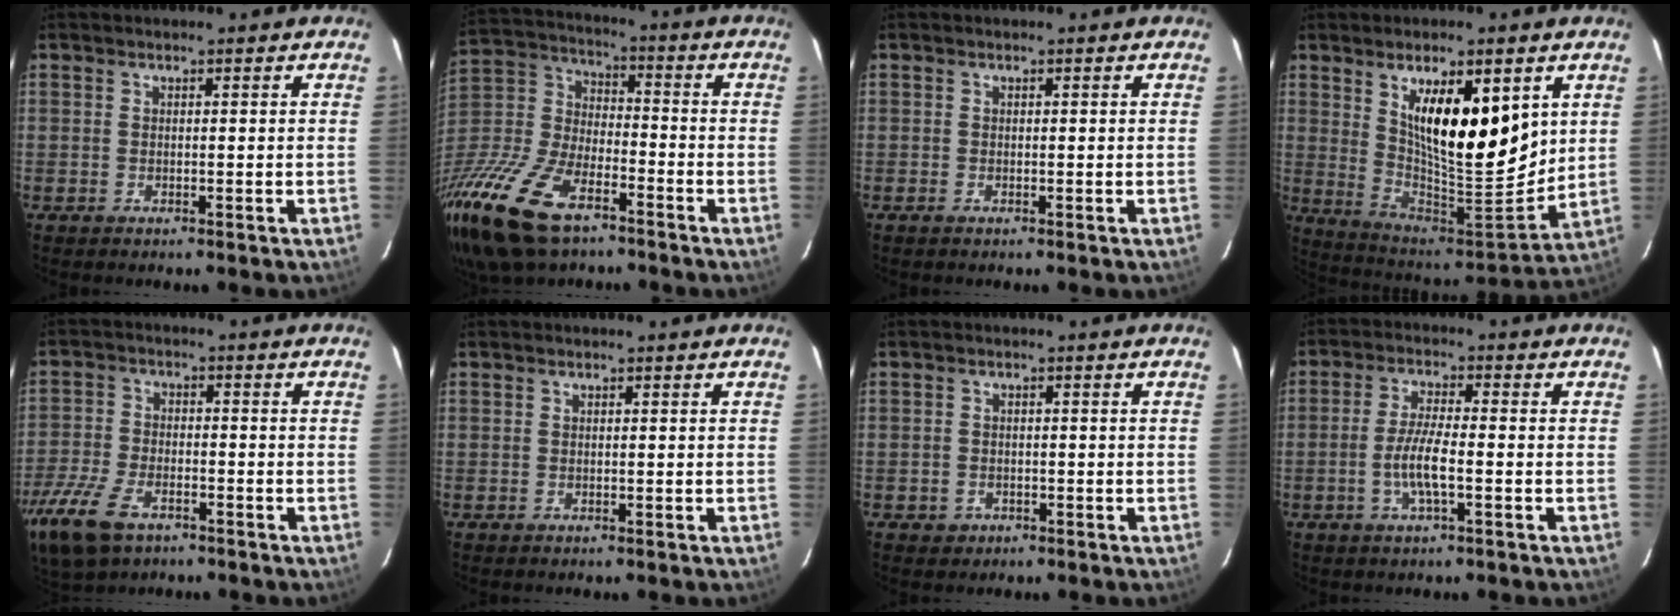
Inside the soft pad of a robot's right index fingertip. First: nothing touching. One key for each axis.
{"total": 24.3, "fx": -14.6, "fy": 12.2, "fz": 15.0, "tx": -0.354, "ty": -0.020, "tz": -0.274}
{"total": 0.0}
{"total": 18.3, "fx": 7.1, "fy": 6.6, "fz": 15.5, "tx": -0.250, "ty": -0.014, "tz": 0.137}
{"total": 14.6, "fx": -8.8, "fy": 7.8, "fz": 8.7, "tx": -0.229, "ty": -0.029, "tz": -0.169}
{"total": 0.0}
{"total": 2.5, "fx": -1.1, "fy": 2.2, "fz": 0.5, "tx": -0.013, "ty": 0.003, "tz": -0.013}
{"total": 5.8, "fx": -1.9, "fy": 0.8, "fz": 5.4, "tx": -0.109, "ty": -0.004, "tz": -0.037}